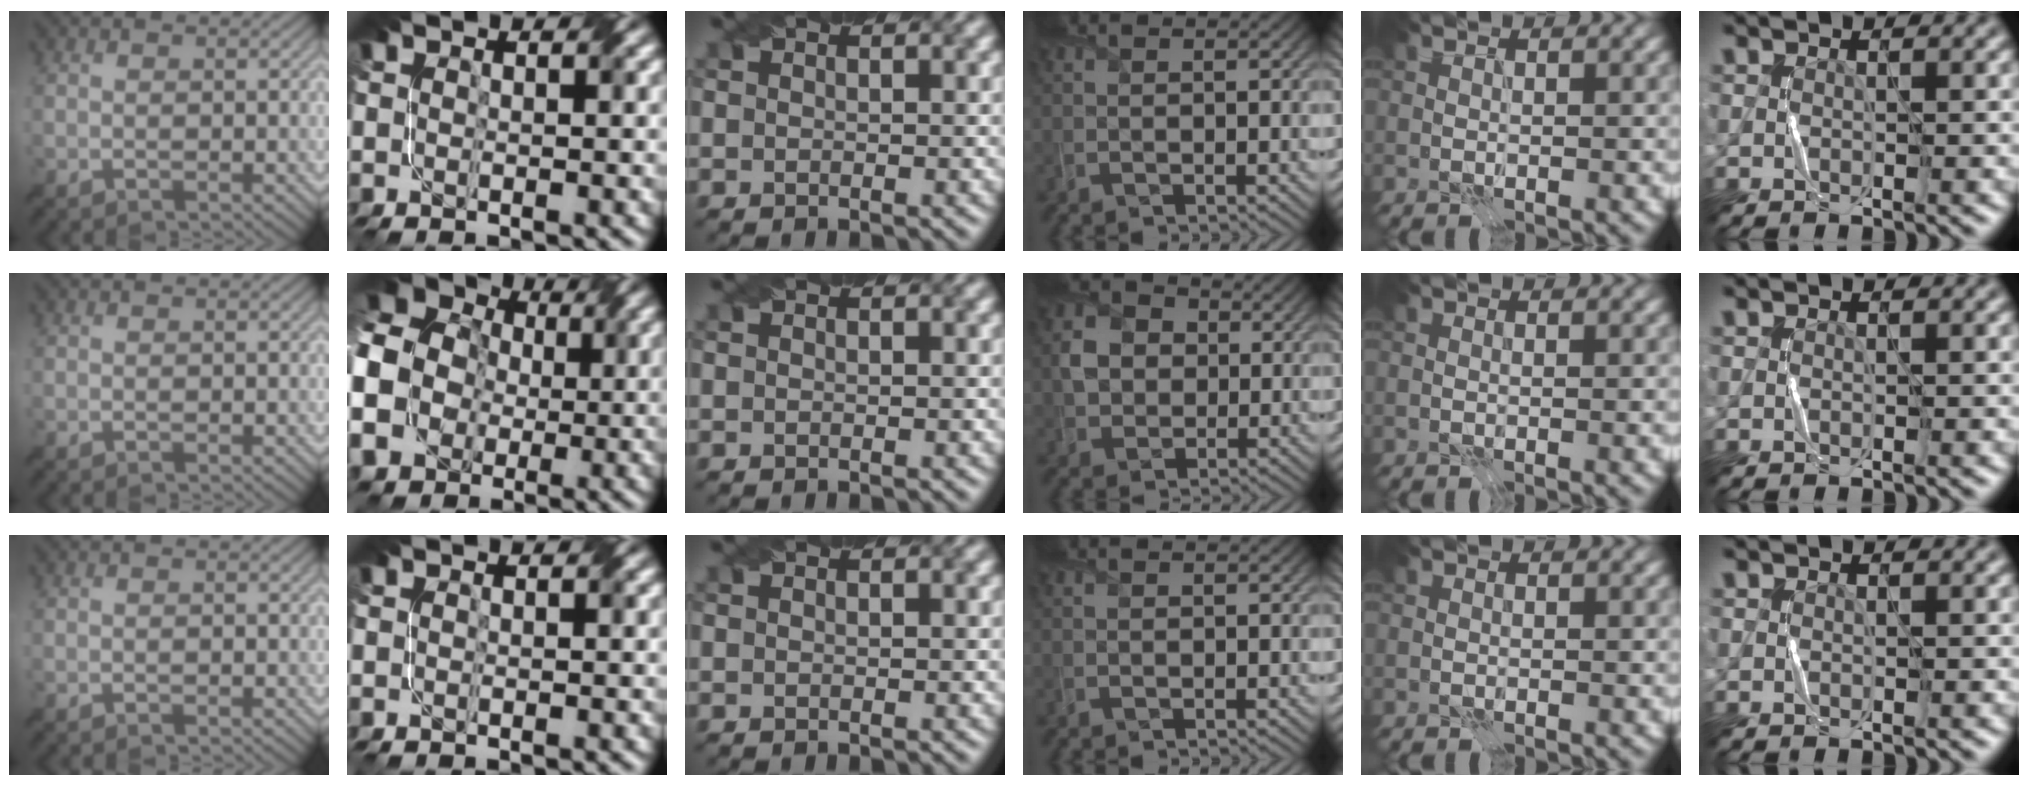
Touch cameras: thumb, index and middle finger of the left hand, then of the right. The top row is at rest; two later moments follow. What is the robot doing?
{"motion": "fold", "object": "bubble wrap"}